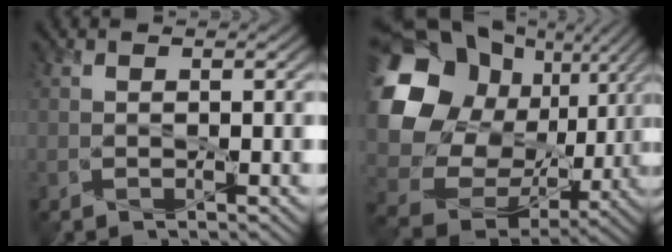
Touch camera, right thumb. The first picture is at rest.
{"total": 19.2, "force": [5.2, 16.2, 8.9], "torque": [-0.261, 0.004, 0.119]}